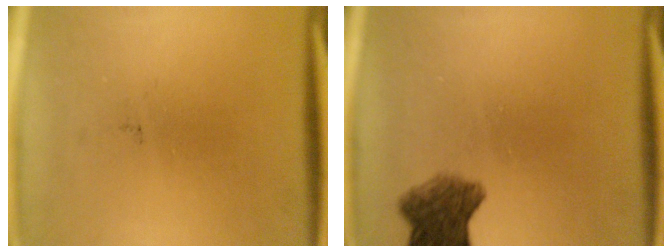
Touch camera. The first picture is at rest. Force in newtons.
{"total": 6.4}